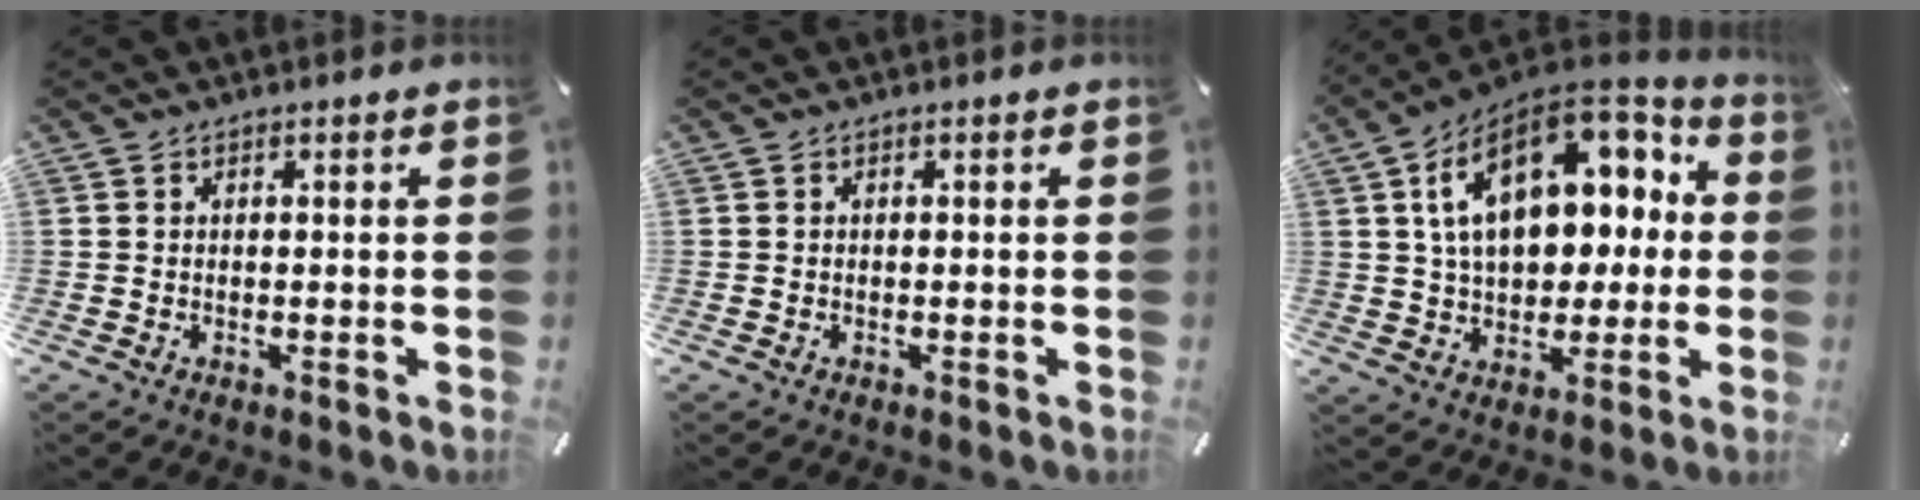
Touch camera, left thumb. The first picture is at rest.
{"total": 0.0}
{"total": 19.6, "force": [6.0, 13.2, 13.2], "torque": [-0.221, -0.021, 0.108]}